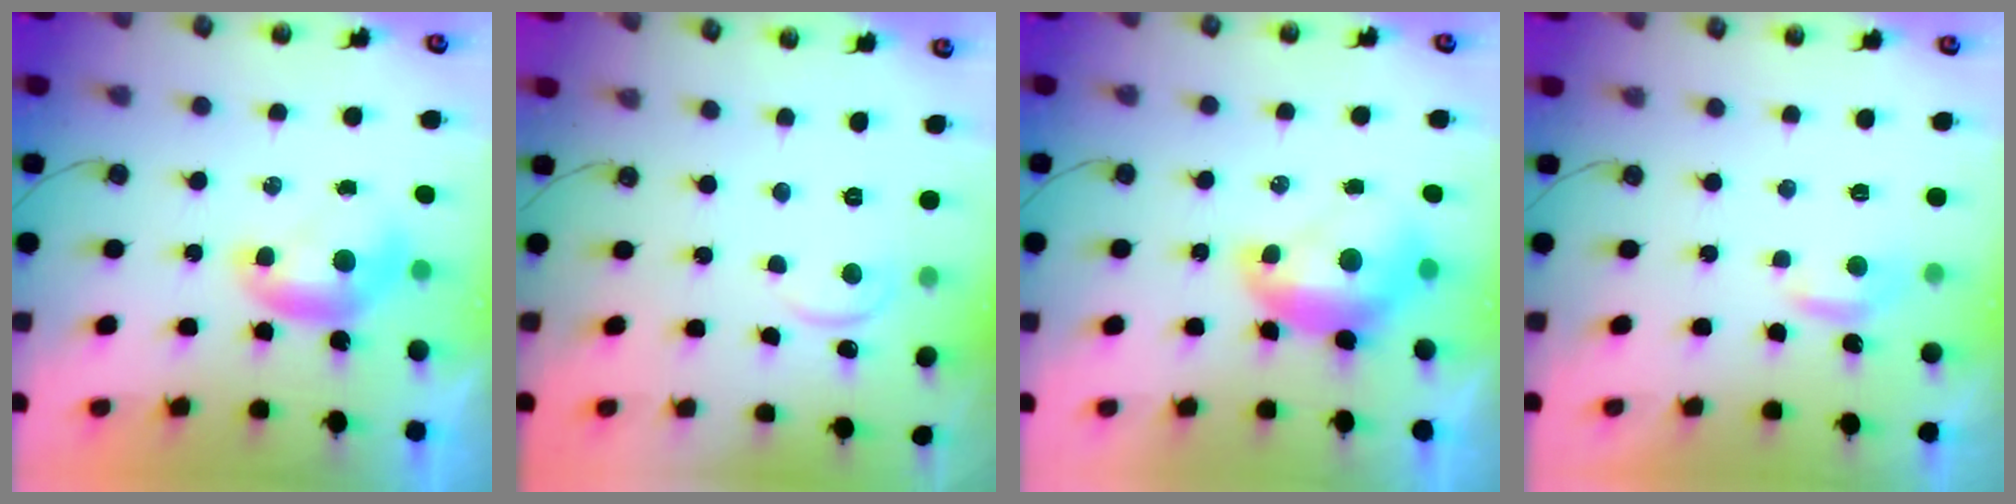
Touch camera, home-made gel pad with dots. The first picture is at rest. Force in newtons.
{"total": 1.2, "press": 1.0, "slide": 0.6}
{"total": 2.4, "press": 2.3, "slide": 0.7}
{"total": 1.3, "press": 1.2, "slide": 0.5}